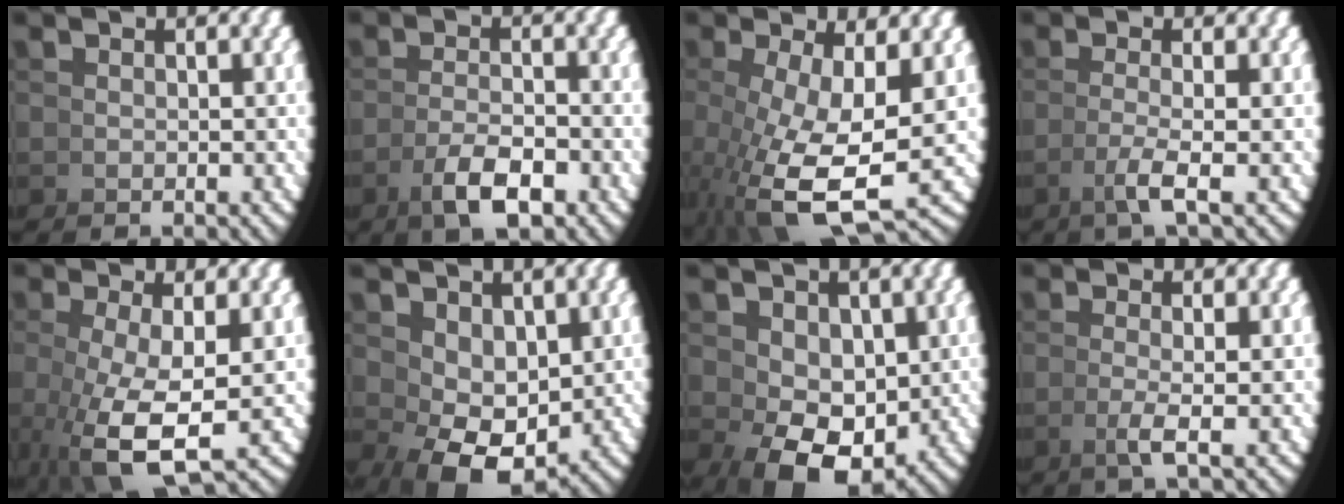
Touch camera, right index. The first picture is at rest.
{"total": 3.6, "force": [-1.9, 0.7, 3.0], "torque": [-0.036, -0.004, -0.027]}
{"total": 8.7, "force": [-0.4, 4.3, 7.6], "torque": [-0.143, -0.031, 0.013]}
{"total": 2.6, "force": [-0.6, -0.8, 2.4], "torque": [-0.048, -0.006, -0.007]}
{"total": 5.6, "force": [-0.4, 2.1, 5.2], "torque": [-0.116, -0.031, 0.015]}
{"total": 3.6, "force": [-0.7, 1.7, 3.1], "torque": [-0.059, -0.027, 0.009]}
{"total": 4.1, "force": [-1.2, 2.0, 3.4], "torque": [-0.062, -0.031, 0.007]}
{"total": 2.0, "force": [-0.3, -0.8, 1.8], "torque": [-0.039, -0.005, -0.003]}